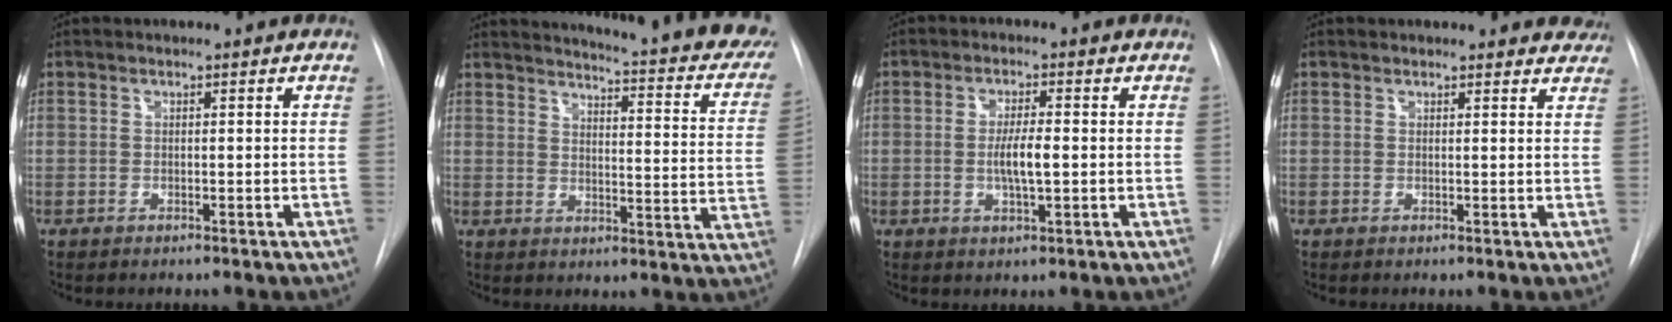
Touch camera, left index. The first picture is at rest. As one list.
[{"total": 25.8, "force": [22.8, 3.4, 11.6], "torque": [-0.158, -0.104, 0.244]}, {"total": 4.5, "force": [-0.7, 0.9, 4.4], "torque": [-0.084, -0.007, -0.014]}, {"total": 7.6, "force": [7.1, 2.7, 0.8], "torque": [0.028, -0.003, 0.046]}]